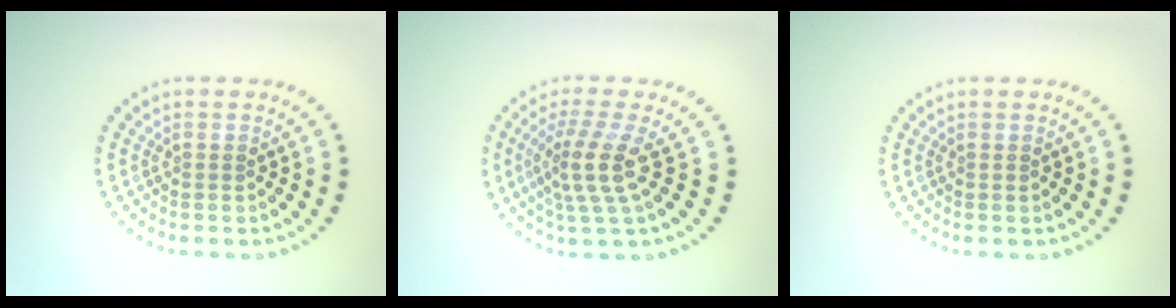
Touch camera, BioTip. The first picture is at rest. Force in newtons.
{"total": 3.9, "press": 2.9, "slide": 2.5}
{"total": 0.0}